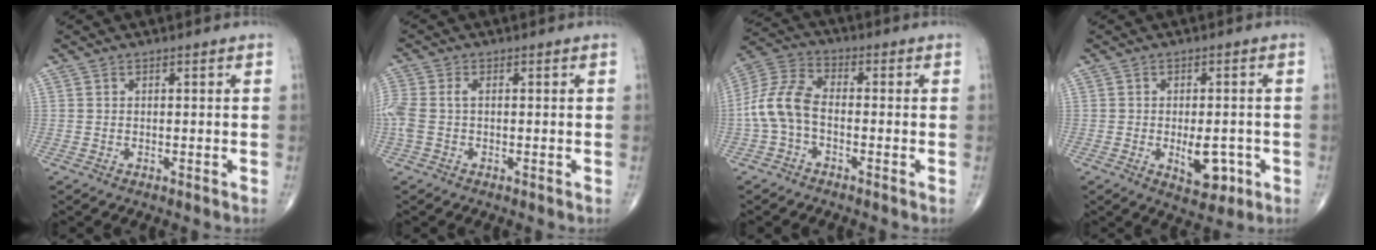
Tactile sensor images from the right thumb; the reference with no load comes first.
{"total": 5.4, "force": [-0.2, 3.1, 4.4], "torque": [-0.137, 0.012, -0.004]}
{"total": 9.3, "force": [-1.9, 5.2, 7.4], "torque": [-0.159, 0.030, -0.048]}
{"total": 6.7, "force": [-1.8, 3.4, 5.5], "torque": [-0.063, -0.002, -0.017]}